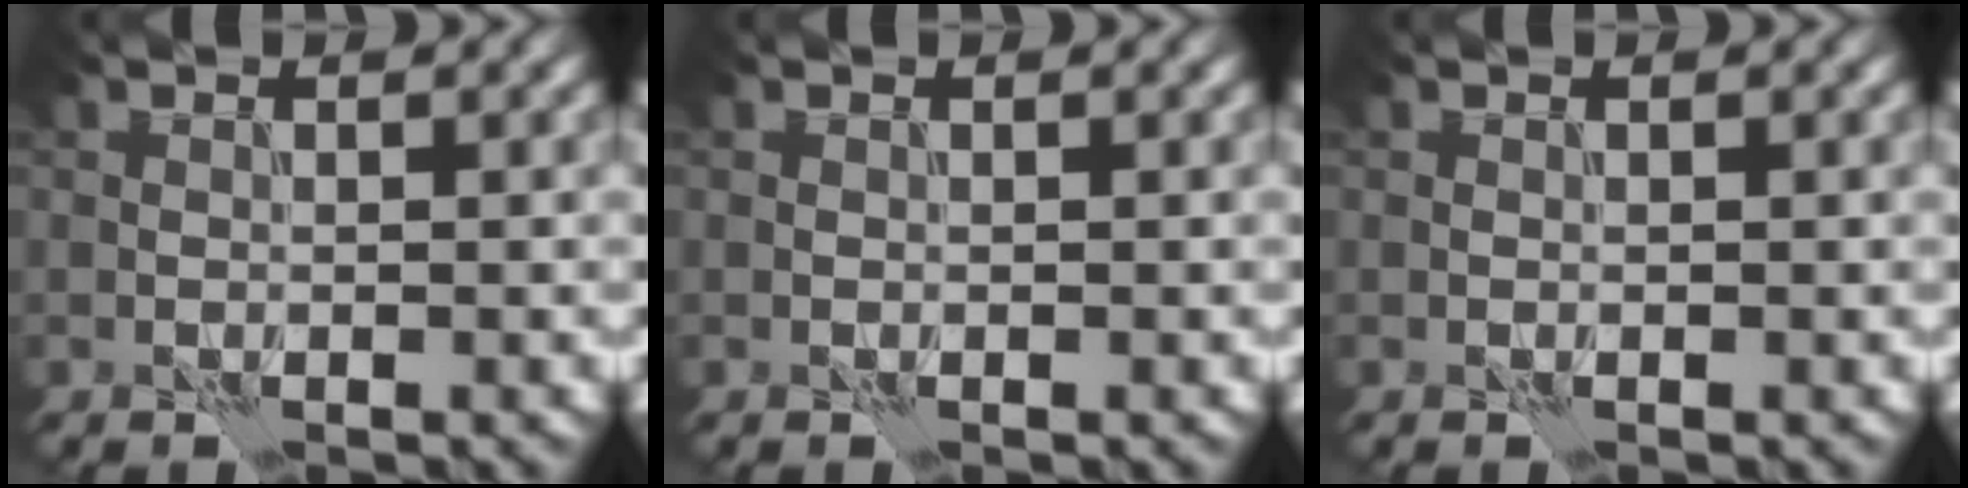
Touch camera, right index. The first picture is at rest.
{"total": 0.0}
{"total": 0.0}